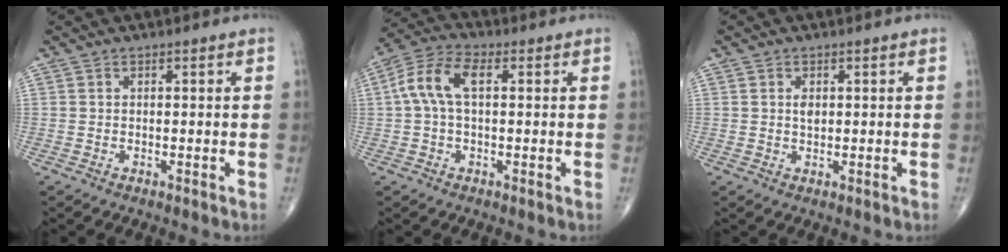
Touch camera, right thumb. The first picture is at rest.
{"total": 8.5, "force": [1.3, 4.4, 7.2], "torque": [-0.155, 0.030, 0.019]}
{"total": 1.7, "force": [0.4, 1.0, 1.3], "torque": [-0.020, -0.003, 0.008]}